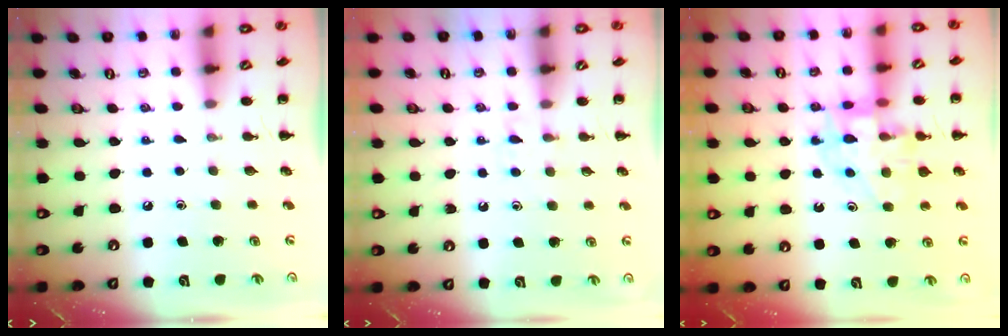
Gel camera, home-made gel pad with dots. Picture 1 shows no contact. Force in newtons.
{"total": 3.0, "press": 2.7, "slide": 1.2}
{"total": 12.7, "press": 12.2, "slide": 3.4}